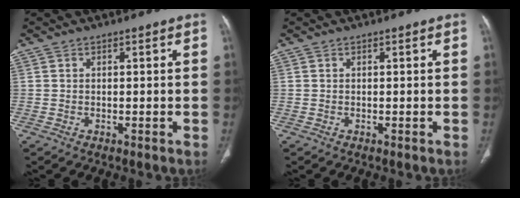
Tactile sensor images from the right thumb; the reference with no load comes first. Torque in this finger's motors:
{"motor_torque": [0.00, 0.00, 0.00, 0.00, 0.00]}